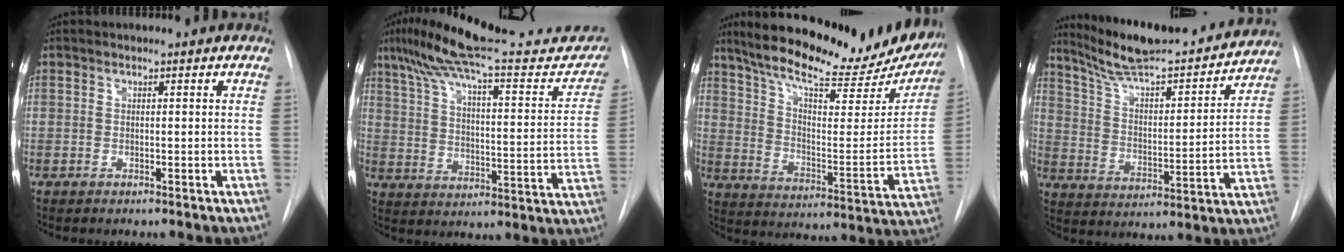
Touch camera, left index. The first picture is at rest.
{"total": 28.5, "force": [24.0, 4.9, 14.5], "torque": [-0.226, -0.013, 0.321]}
{"total": 27.1, "force": [22.5, 6.8, 13.3], "torque": [-0.213, -0.028, 0.301]}
{"total": 21.4, "force": [19.4, 2.8, 8.5], "torque": [-0.133, -0.007, 0.288]}